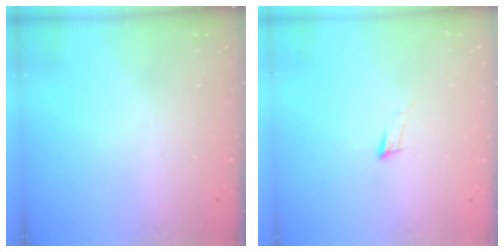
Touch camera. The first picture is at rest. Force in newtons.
{"total": 6.3, "press": 6.2, "slide": 1.0}